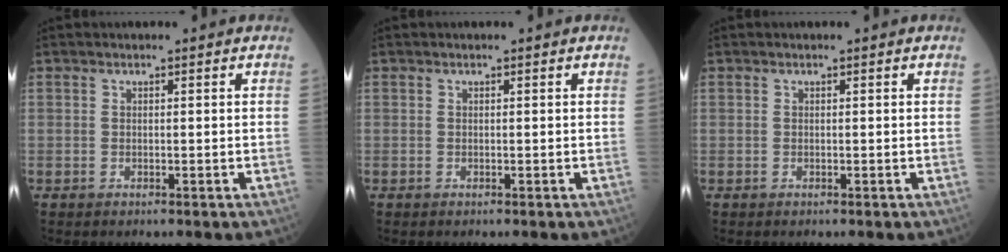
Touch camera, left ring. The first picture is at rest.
{"total": 0.0}
{"total": 0.0}